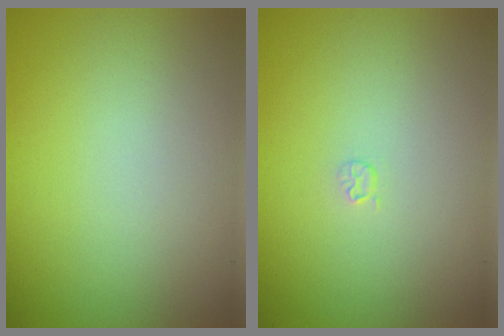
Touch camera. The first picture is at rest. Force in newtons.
{"total": 0.6, "press": 0.3, "slide": 0.6}